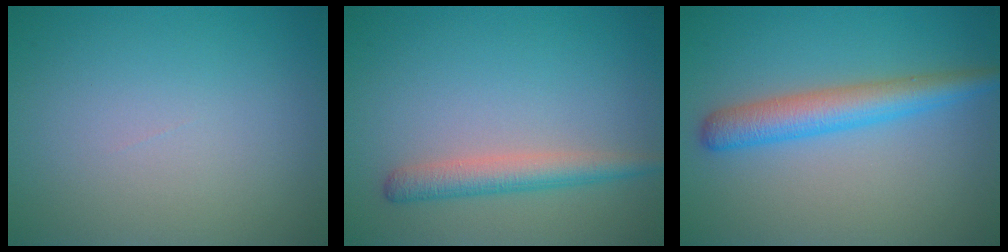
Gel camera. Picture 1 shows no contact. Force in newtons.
{"total": 2.8, "press": 2.8, "slide": 0.1}
{"total": 4.2, "press": 4.2, "slide": 0.1}